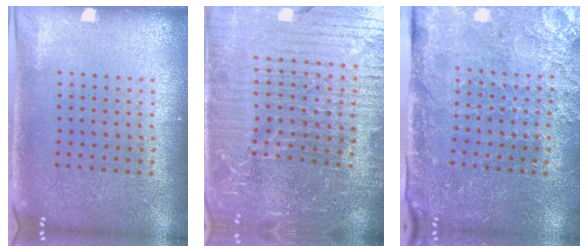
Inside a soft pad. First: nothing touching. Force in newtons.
{"total": 6.7, "press": 5.8, "slide": 3.3}
{"total": 3.4, "press": 3.4, "slide": 0.4}